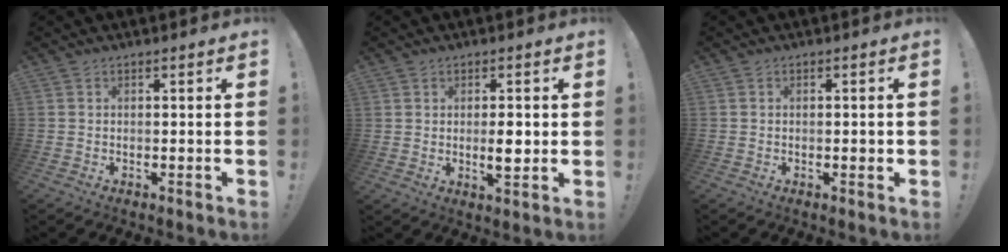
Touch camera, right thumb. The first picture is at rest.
{"total": 5.4, "force": [0.5, 4.3, 3.3], "torque": [-0.034, 0.002, 0.008]}
{"total": 1.3, "force": [-0.2, 0.7, 1.1], "torque": [-0.016, 0.003, -0.002]}